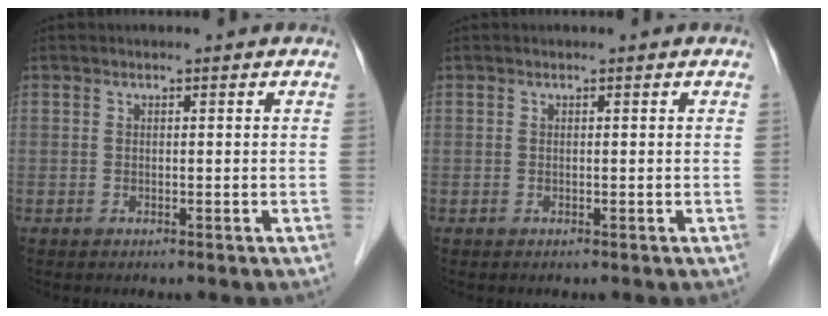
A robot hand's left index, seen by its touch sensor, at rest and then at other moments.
{"total": 0.0}